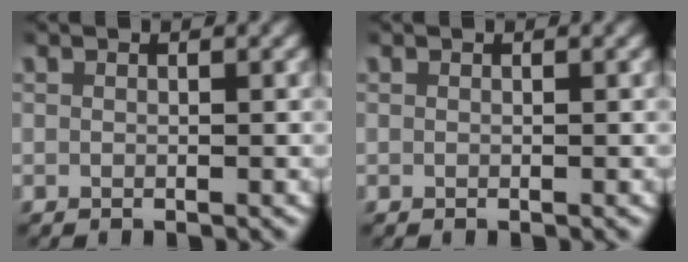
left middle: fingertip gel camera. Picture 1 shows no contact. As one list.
[{"total": 0.0}]